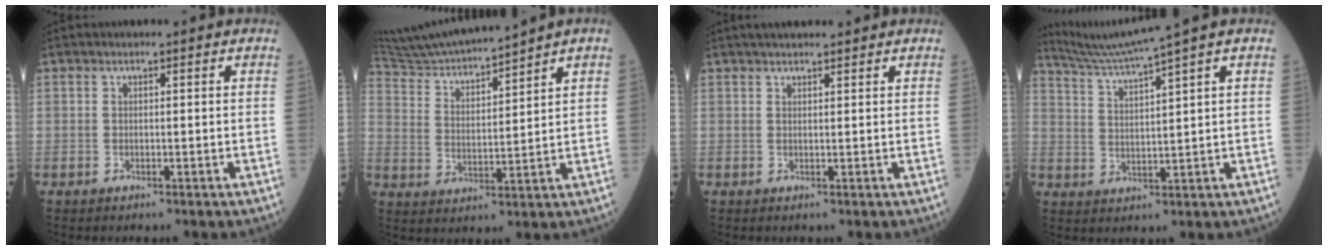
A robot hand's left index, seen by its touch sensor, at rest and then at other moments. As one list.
[{"total": 11.7, "force": [11.0, -1.1, 3.9], "torque": [-0.076, 0.006, 0.209]}, {"total": 4.9, "force": [4.3, 0.8, 2.3], "torque": [-0.028, 0.027, 0.065]}, {"total": 7.3, "force": [6.1, -2.6, 3.0], "torque": [-0.070, -0.004, 0.123]}]